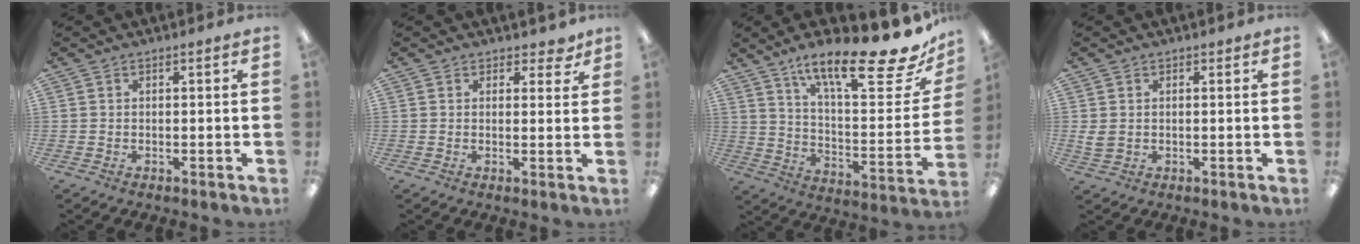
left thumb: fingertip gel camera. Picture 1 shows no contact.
{"total": 3.2, "force": [2.3, 2.0, 1.1], "torque": [-0.001, -0.008, 0.038]}
{"total": 21.7, "force": [16.0, 4.2, 14.0], "torque": [-0.209, -0.115, 0.254]}
{"total": 3.0, "force": [0.8, 2.5, 1.5], "torque": [-0.020, 0.002, 0.013]}